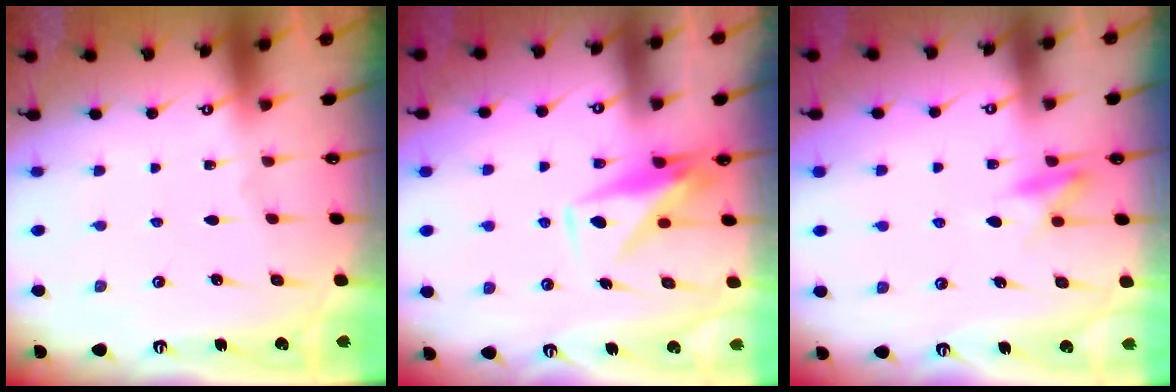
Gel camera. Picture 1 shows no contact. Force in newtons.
{"total": 8.1, "press": 8.1, "slide": 0.2}
{"total": 7.8, "press": 7.7, "slide": 1.2}